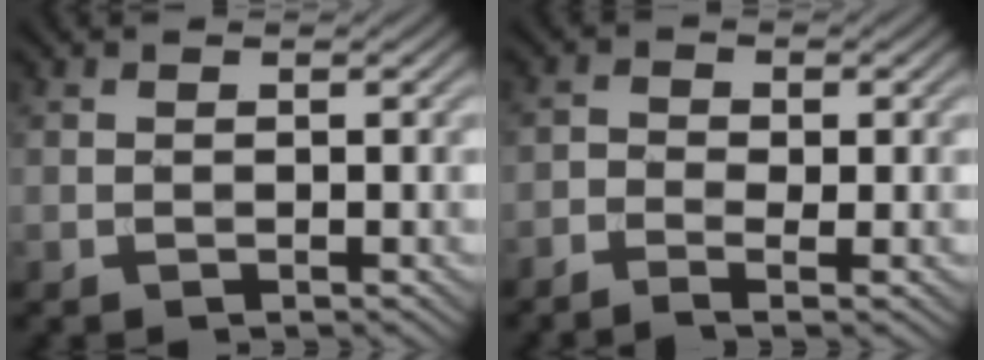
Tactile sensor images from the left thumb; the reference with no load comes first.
{"total": 2.5, "force": [-1.4, 0.7, 1.9], "torque": [-0.040, -0.001, -0.034]}